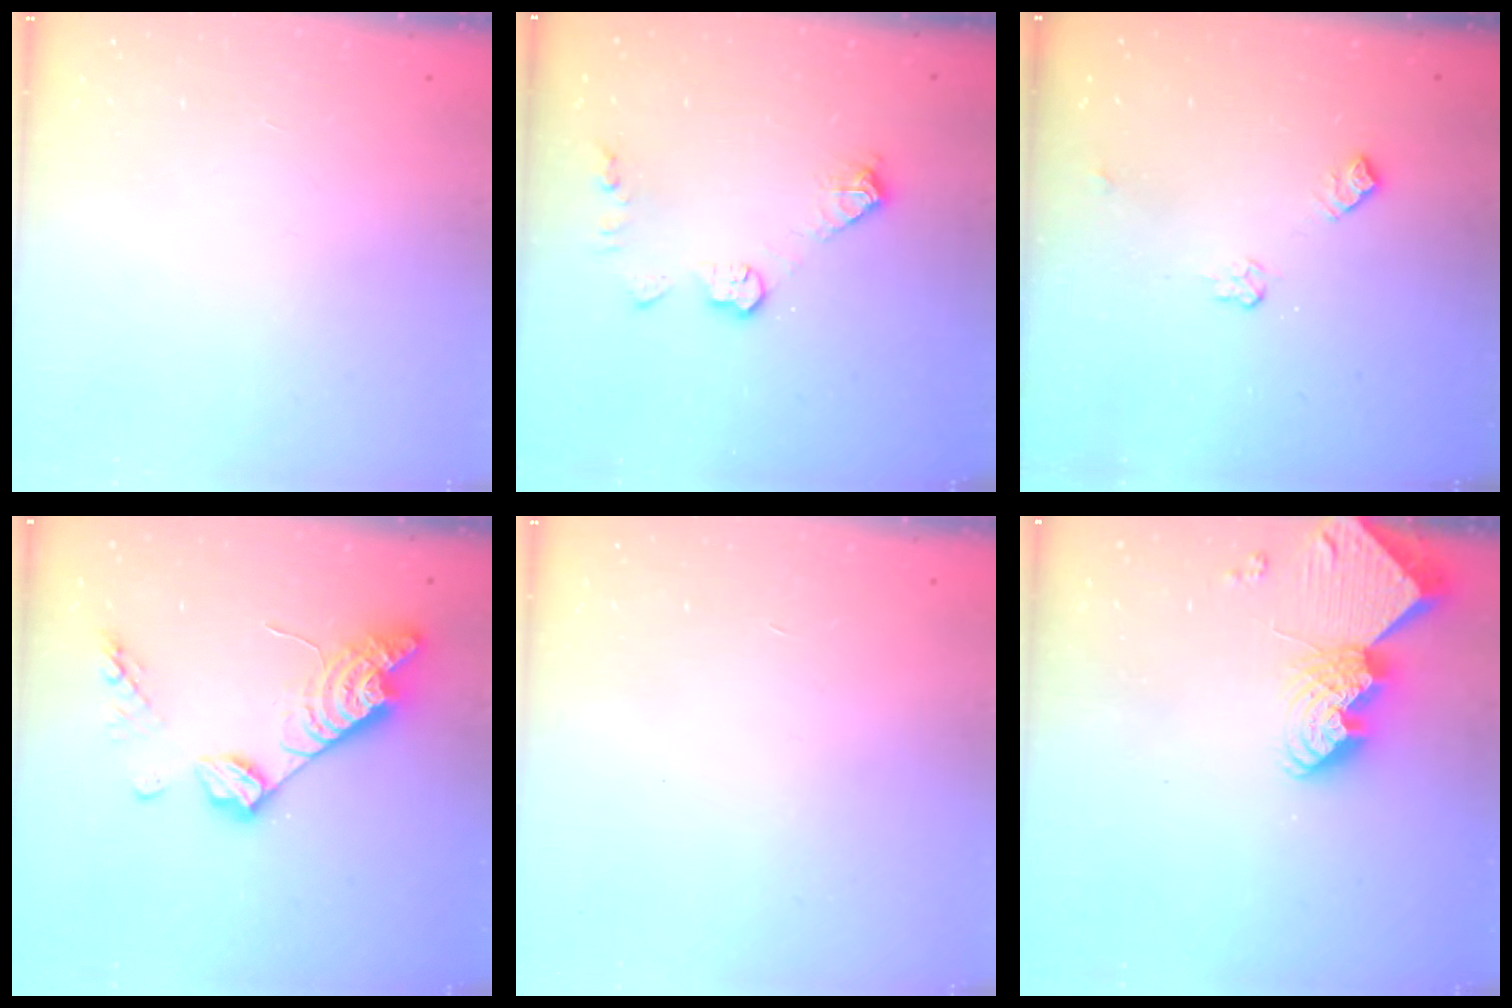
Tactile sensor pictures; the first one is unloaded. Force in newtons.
{"total": 8.6, "press": 8.6, "slide": 0.4}
{"total": 6.7, "press": 6.7, "slide": 0.9}
{"total": 14.9, "press": 14.8, "slide": 1.1}
{"total": 0.0}
{"total": 9.5, "press": 9.5, "slide": 0.8}